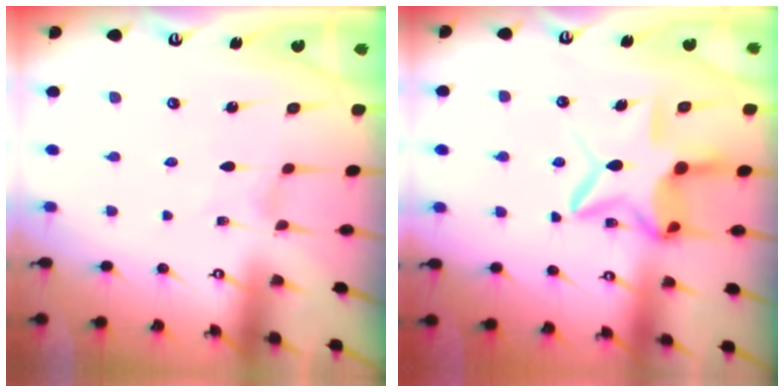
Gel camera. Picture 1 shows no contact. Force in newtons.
{"total": 11.5, "press": 11.5, "slide": 1.0}